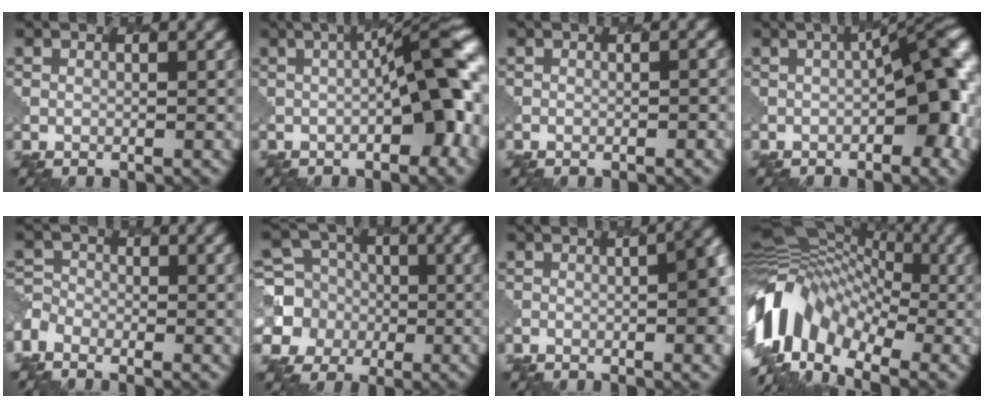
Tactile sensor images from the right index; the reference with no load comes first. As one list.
[{"total": 8.9, "force": [-1.4, 2.2, 8.5], "torque": [-0.102, 0.014, -0.022]}, {"total": 1.2, "force": [-0.7, 0.4, 0.9], "torque": [-0.004, 0.003, -0.004]}, {"total": 7.8, "force": [-1.7, 2.6, 7.1], "torque": [-0.075, 0.014, -0.025]}, {"total": 4.8, "force": [-2.6, 2.9, 2.8], "torque": [-0.054, -0.010, -0.045]}, {"total": 6.5, "force": [-0.7, 6.3, 1.4], "torque": [-0.037, 0.009, -0.038]}, {"total": 8.9, "force": [-1.2, 3.4, 8.1], "torque": [-0.056, 0.009, -0.026]}, {"total": 12.5, "force": [-2.4, 8.5, 8.8], "torque": [-0.181, 0.026, -0.065]}]